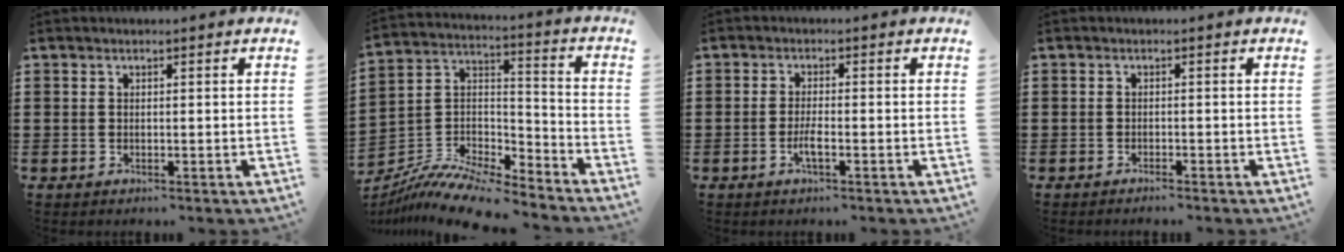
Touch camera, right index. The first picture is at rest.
{"total": 10.3, "force": [-9.4, 1.6, 3.7], "torque": [-0.083, 0.011, -0.192]}
{"total": 2.6, "force": [-1.2, 0.4, 2.3], "torque": [-0.047, -0.003, -0.022]}
{"total": 1.0, "force": [-1.0, -0.2, 0.2], "torque": [-0.007, -0.004, -0.019]}